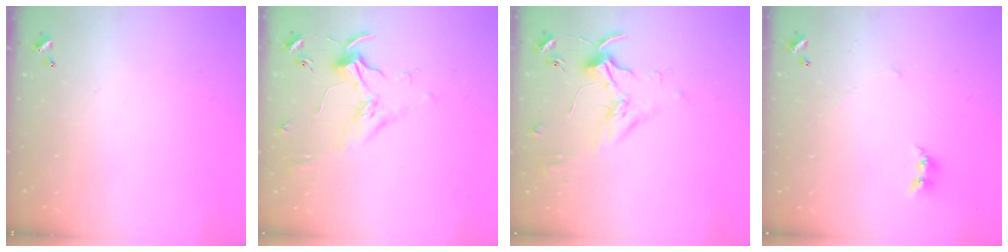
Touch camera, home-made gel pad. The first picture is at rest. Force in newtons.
{"total": 1.7, "press": 1.6, "slide": 0.7}
{"total": 1.8, "press": 1.8, "slide": 0.4}
{"total": 2.7, "press": 2.7, "slide": 0.3}